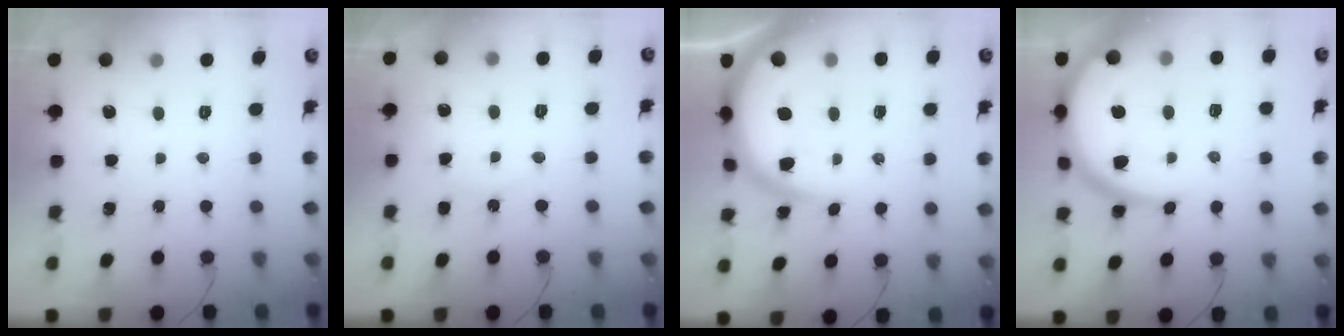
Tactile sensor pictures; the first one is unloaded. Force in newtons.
{"total": 6.3, "press": 6.3, "slide": 0.2}
{"total": 13.2, "press": 13.2, "slide": 1.4}
{"total": 15.6, "press": 15.5, "slide": 1.5}